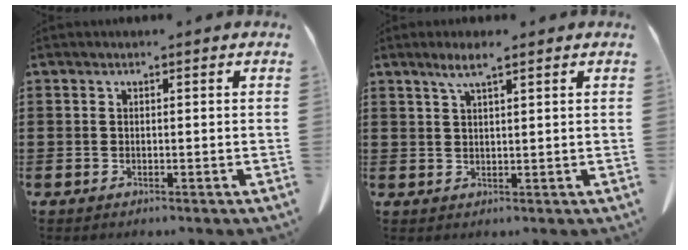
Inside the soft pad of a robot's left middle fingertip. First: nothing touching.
{"total": 3.2, "force": [2.0, 0.2, 2.4], "torque": [-0.052, 0.003, 0.034]}